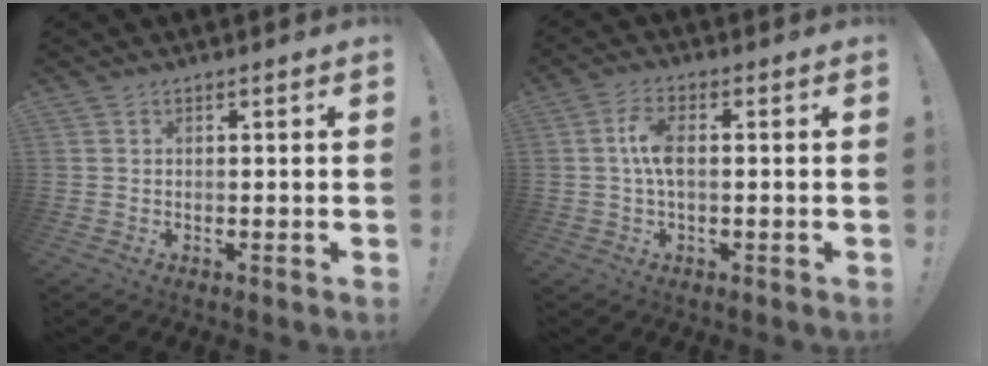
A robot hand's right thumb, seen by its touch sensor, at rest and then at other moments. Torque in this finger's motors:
{"motor_torque": [1.03, 1.13, 0.93, -0.85, 0.09]}